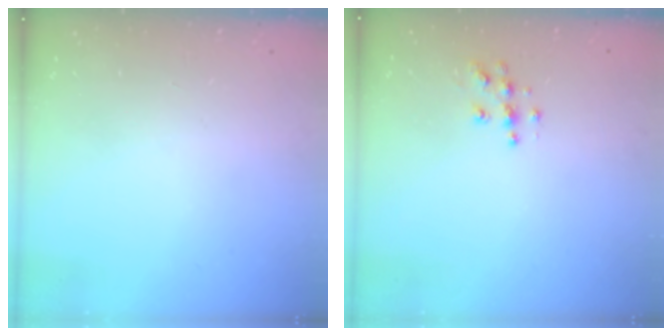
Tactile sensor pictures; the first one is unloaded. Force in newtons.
{"total": 7.6, "press": 7.6, "slide": 0.4}